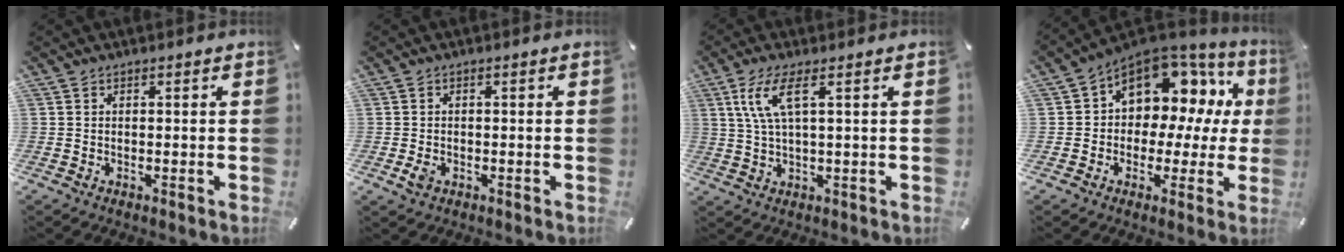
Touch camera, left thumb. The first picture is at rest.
{"total": 1.9, "force": [-0.6, 1.4, 1.2], "torque": [-0.029, -0.001, -0.012]}
{"total": 7.7, "force": [2.8, 1.7, 6.9], "torque": [-0.149, 0.000, 0.046]}
{"total": 12.5, "force": [4.3, 9.3, 7.3], "torque": [-0.105, -0.035, 0.074]}